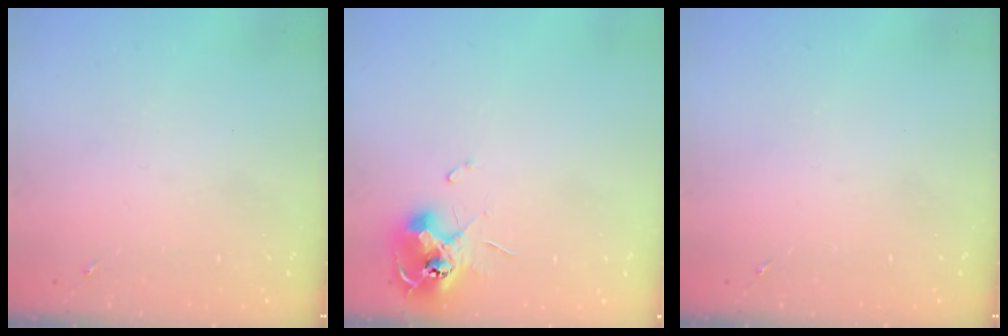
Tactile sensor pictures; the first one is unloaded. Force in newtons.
{"total": 11.7, "press": 11.7, "slide": 0.9}
{"total": 0.0}